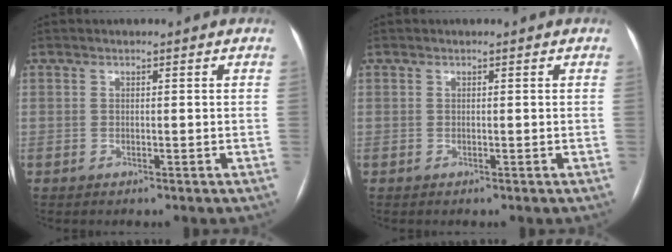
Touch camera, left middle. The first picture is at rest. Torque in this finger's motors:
{"motor_torque": [0.21, -0.30, 0.14, 0.01]}